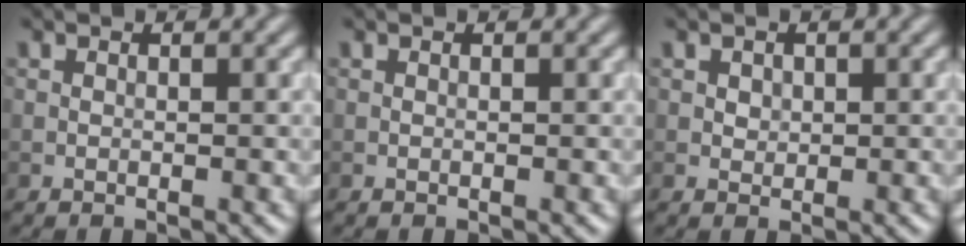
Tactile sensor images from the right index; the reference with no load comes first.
{"total": 0.0}
{"total": 0.9, "force": [0.3, 0.8, 0.3], "torque": [-0.004, -0.003, 0.008]}